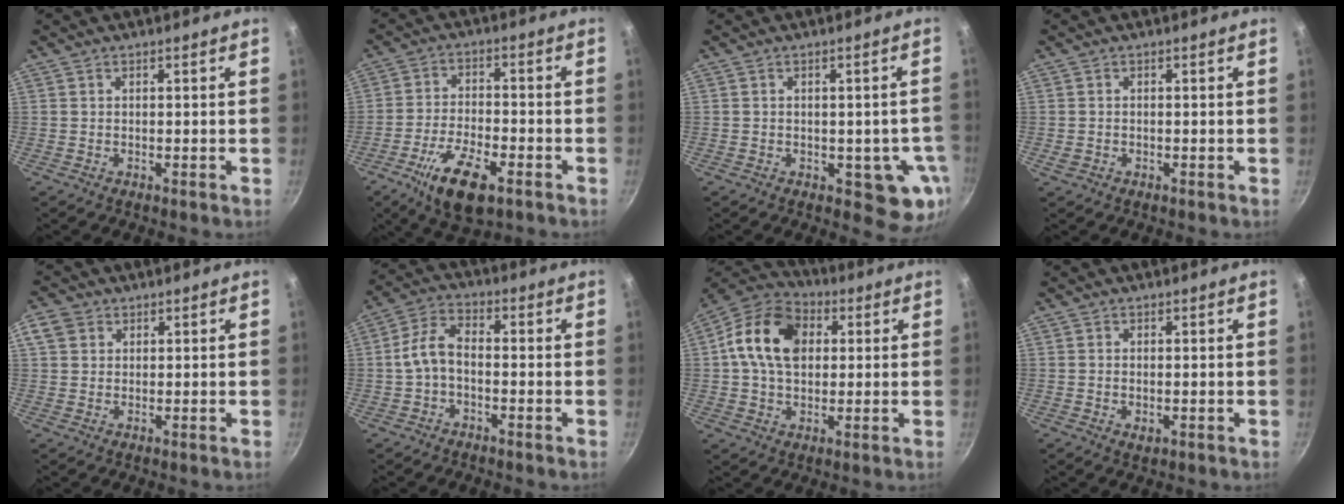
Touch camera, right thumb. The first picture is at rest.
{"total": 12.5, "force": [-6.4, 4.9, 9.5], "torque": [-0.170, 0.022, -0.115]}
{"total": 7.6, "force": [-1.7, 4.4, 5.9], "torque": [-0.032, 0.002, -0.019]}
{"total": 1.1, "force": [-0.3, 0.9, 0.6], "torque": [-0.011, 0.000, -0.005]}
{"total": 4.1, "force": [1.5, 3.3, 1.8], "torque": [-0.021, 0.002, 0.023]}
{"total": 6.5, "force": [-1.4, 3.9, 5.0], "torque": [-0.094, 0.035, -0.035]}
{"total": 15.2, "force": [2.8, 11.0, 10.1], "torque": [-0.153, 0.017, 0.032]}
{"total": 1.9, "force": [-0.1, 1.2, 1.5], "torque": [-0.023, -0.003, -0.001]}